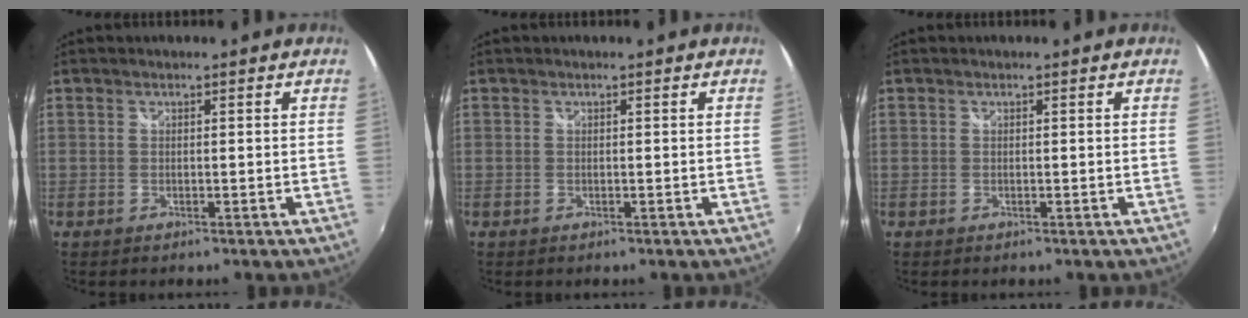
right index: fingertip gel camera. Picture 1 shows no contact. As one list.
[{"total": 0.0}, {"total": 0.0}]